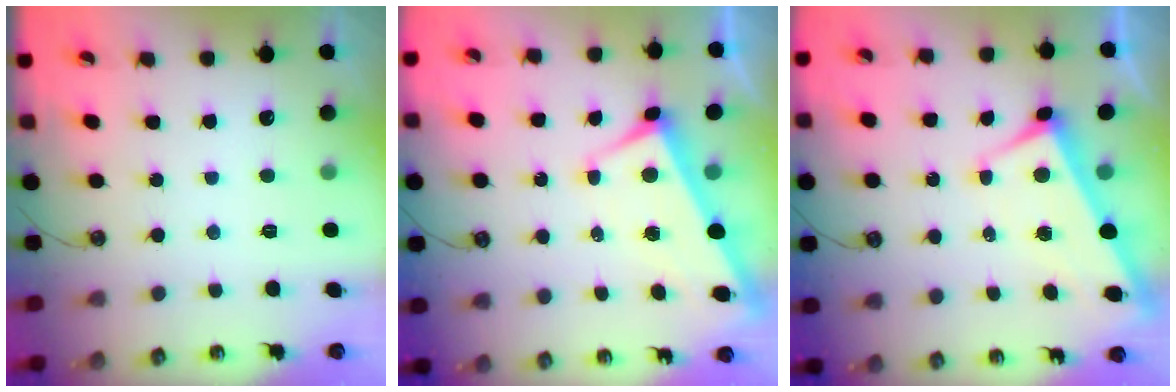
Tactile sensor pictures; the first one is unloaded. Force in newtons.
{"total": 2.9, "press": 2.8, "slide": 0.9}
{"total": 2.9, "press": 2.8, "slide": 0.9}